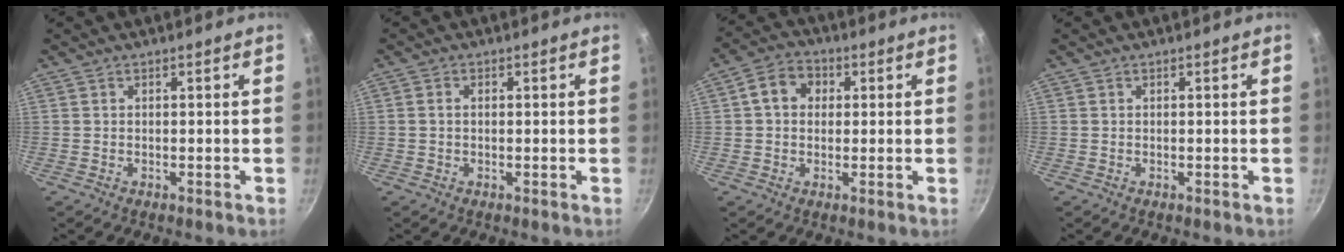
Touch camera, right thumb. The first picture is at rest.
{"total": 1.3, "force": [0.1, 1.0, 0.9], "torque": [-0.016, 0.004, -0.001]}
{"total": 6.5, "force": [1.3, 5.3, 3.6], "torque": [-0.040, 0.011, 0.010]}
{"total": 0.0}